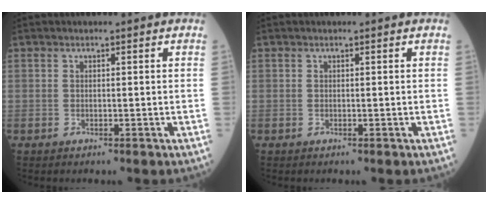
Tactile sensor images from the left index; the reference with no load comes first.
{"total": 0.0}